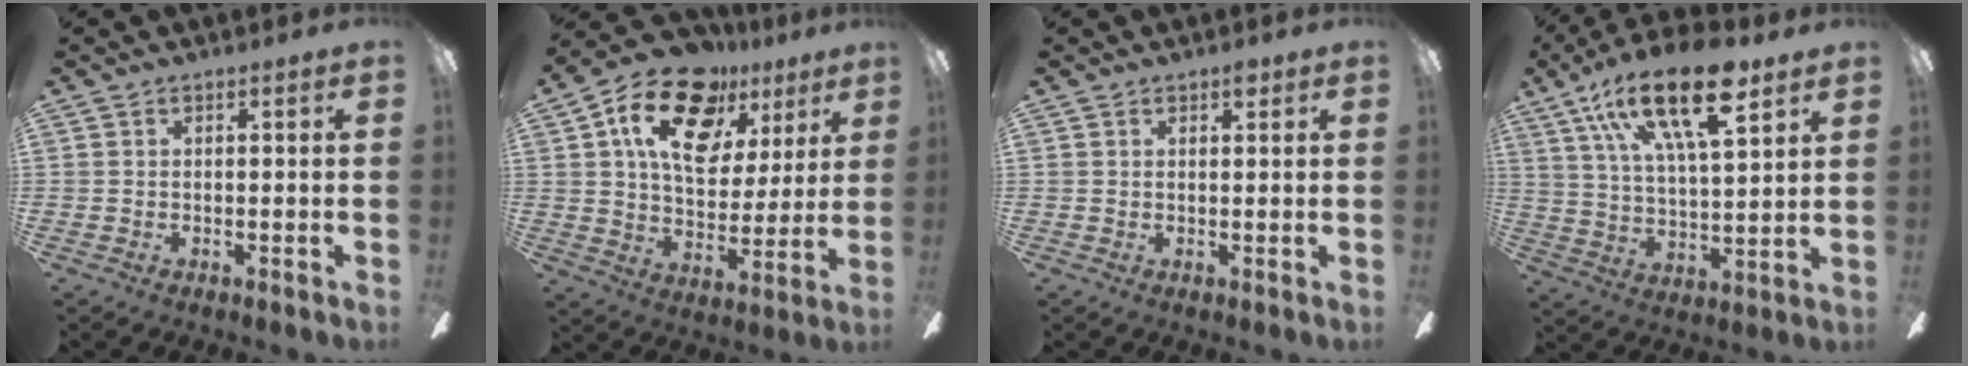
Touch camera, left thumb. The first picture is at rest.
{"total": 19.6, "force": [10.8, 11.4, 11.8], "torque": [-0.195, -0.044, 0.192]}
{"total": 1.7, "force": [1.4, 0.5, 1.0], "torque": [-0.013, -0.003, 0.022]}
{"total": 22.1, "force": [12.9, 8.1, 15.9], "torque": [-0.292, -0.052, 0.211]}